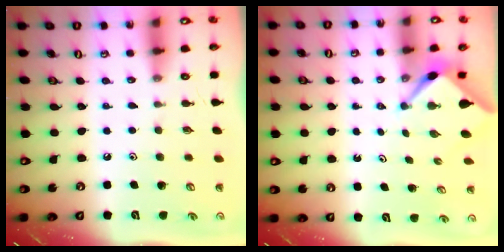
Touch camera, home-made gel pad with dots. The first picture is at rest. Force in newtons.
{"total": 2.4, "press": 2.4, "slide": 0.3}